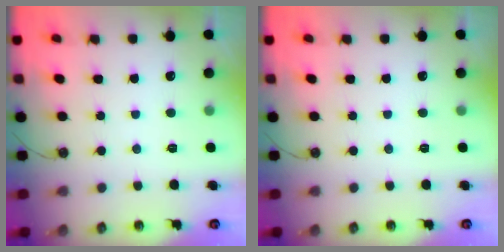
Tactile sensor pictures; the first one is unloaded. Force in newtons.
{"total": 0.0}